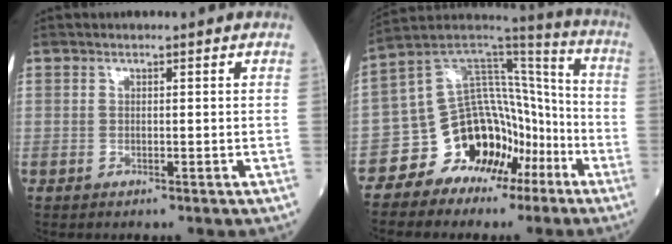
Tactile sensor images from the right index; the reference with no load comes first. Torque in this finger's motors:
{"motor_torque": [0.34, -0.10, 0.20, 0.02]}